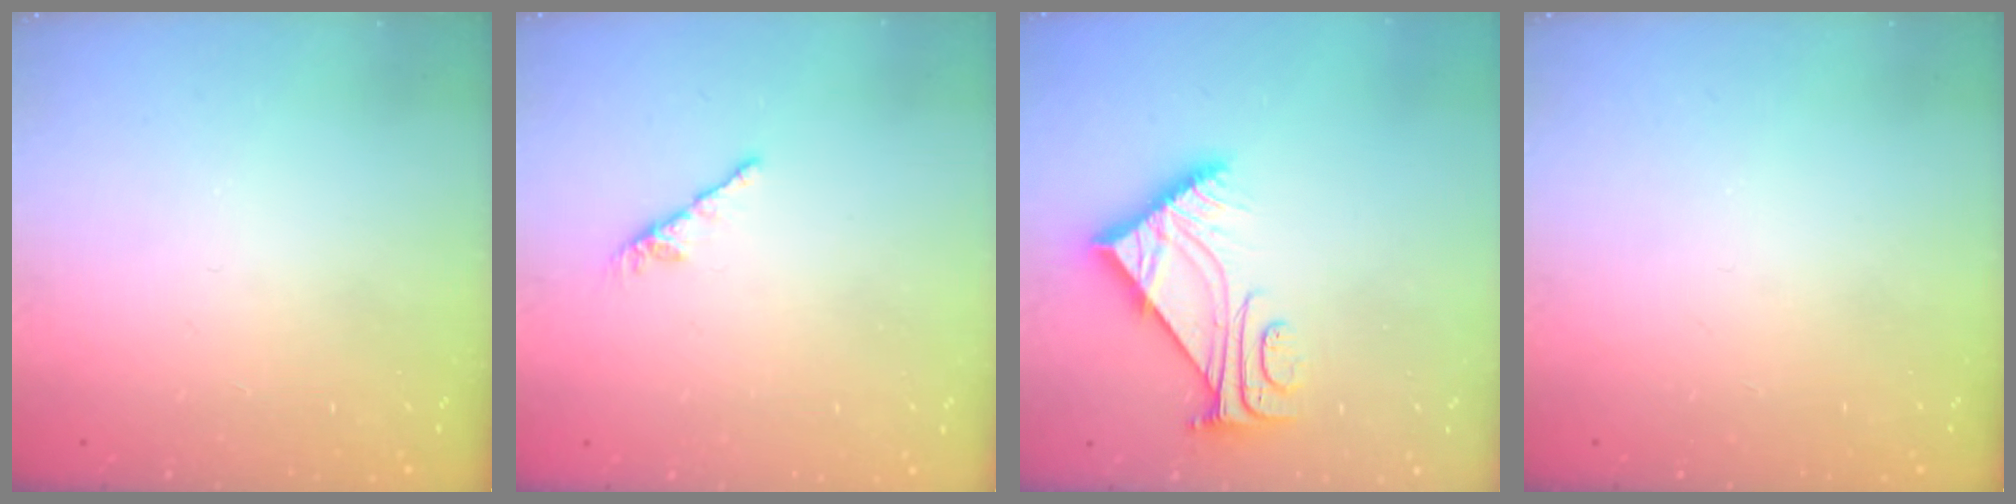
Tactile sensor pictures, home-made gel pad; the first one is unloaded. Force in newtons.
{"total": 0.0}
{"total": 7.6, "press": 7.6, "slide": 0.7}
{"total": 0.0}